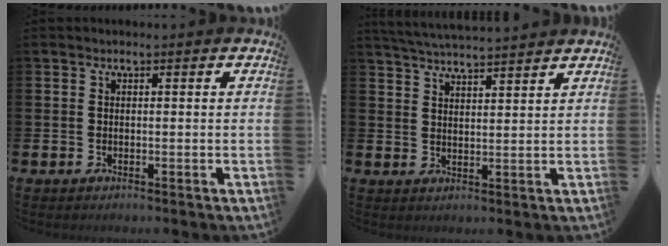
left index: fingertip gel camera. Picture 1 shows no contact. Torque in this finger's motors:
{"motor_torque": [0.87, -1.26, 0.42, 0.07]}